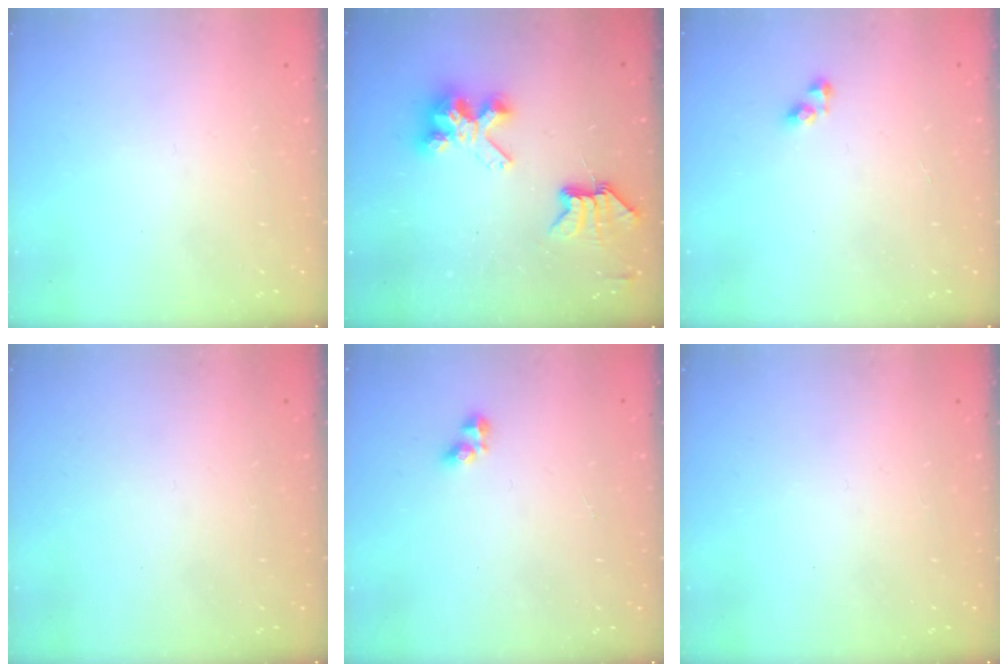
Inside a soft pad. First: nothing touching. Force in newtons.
{"total": 7.1, "press": 7.1, "slide": 0.1}
{"total": 3.8, "press": 3.7, "slide": 0.6}
{"total": 0.0}
{"total": 2.7, "press": 2.5, "slide": 1.1}
{"total": 0.0}